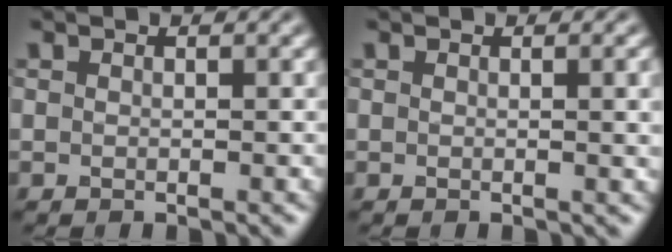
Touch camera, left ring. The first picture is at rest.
{"total": 2.1, "force": [0.2, 0.6, 2.0], "torque": [-0.018, 0.002, -0.001]}